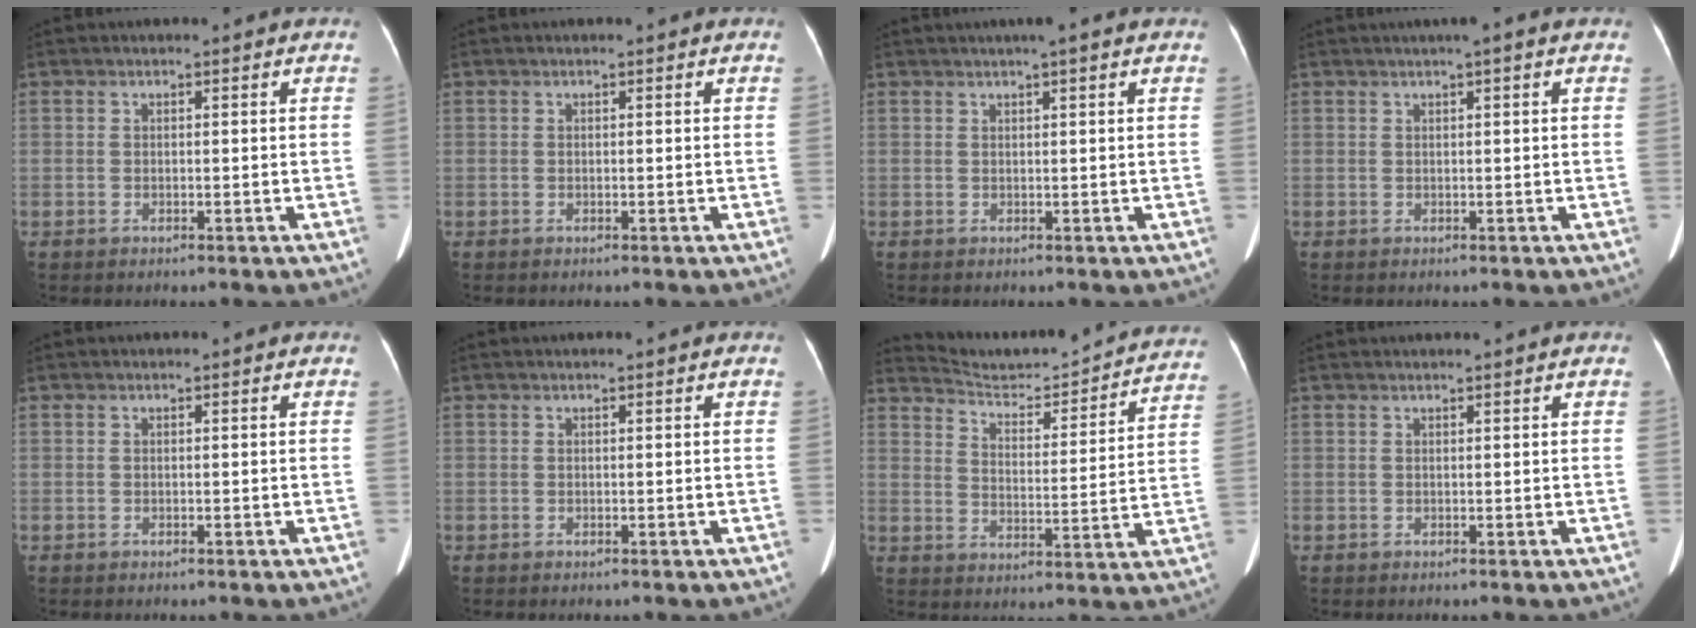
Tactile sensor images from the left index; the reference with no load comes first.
{"total": 0.0}
{"total": 2.7, "force": [2.0, -0.1, 1.8], "torque": [-0.024, 0.020, 0.029]}
{"total": 1.6, "force": [0.9, -0.1, 1.3], "torque": [-0.024, 0.012, 0.013]}
{"total": 0.0}
{"total": 0.0}
{"total": 19.6, "force": [18.8, 2.6, 4.8], "torque": [-0.066, -0.039, 0.240]}
{"total": 1.5, "force": [1.4, -0.3, 0.5], "torque": [-0.007, 0.014, 0.024]}